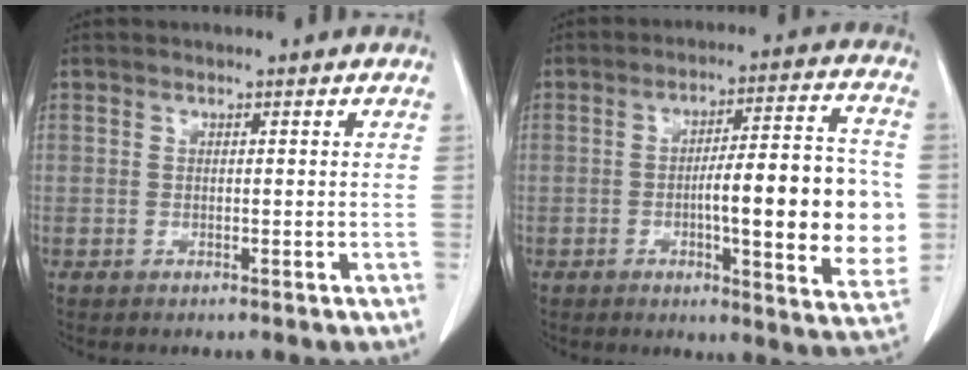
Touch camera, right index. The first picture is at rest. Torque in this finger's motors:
{"motor_torque": [2.03, -0.11, 1.05, 0.10]}